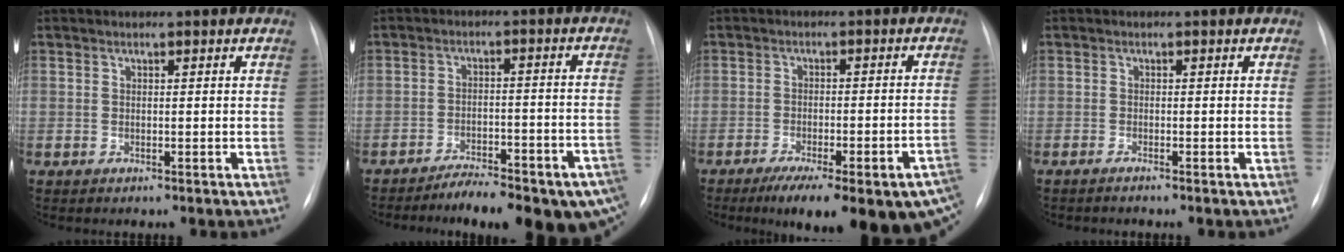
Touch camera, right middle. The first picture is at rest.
{"total": 16.0, "force": [-12.0, 3.4, 10.0], "torque": [-0.085, 0.022, -0.166]}
{"total": 20.1, "force": [-13.5, 4.0, 14.3], "torque": [-0.145, 0.000, -0.176]}
{"total": 1.1, "force": [-0.9, -0.2, 0.6], "torque": [-0.004, 0.000, -0.011]}